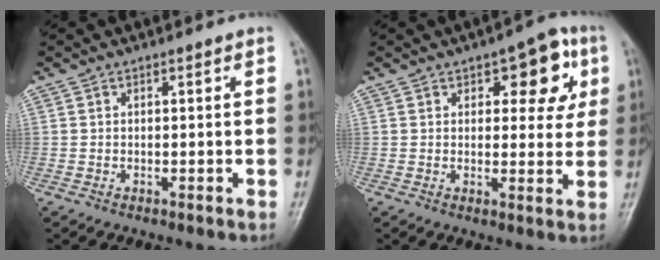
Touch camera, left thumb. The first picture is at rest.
{"total": 9.6, "force": [3.7, 4.9, 7.4], "torque": [-0.047, -0.005, 0.039]}